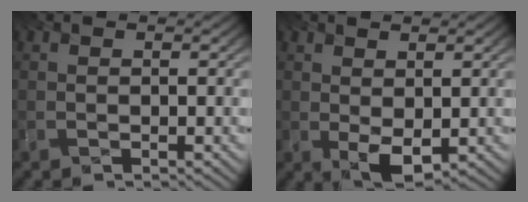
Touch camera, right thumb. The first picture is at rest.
{"total": 3.6, "force": [0.2, 1.9, 3.0], "torque": [-0.061, 0.000, 0.009]}